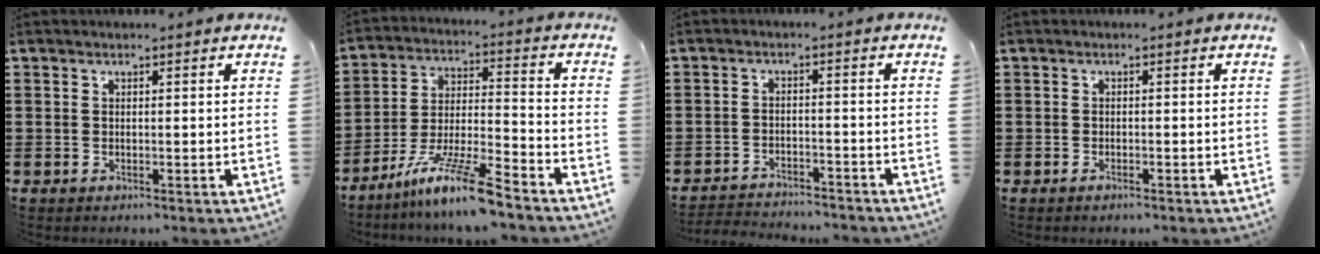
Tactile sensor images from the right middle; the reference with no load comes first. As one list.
[{"total": 10.6, "force": [-8.4, 0.5, 6.5], "torque": [-0.125, 0.004, -0.162]}, {"total": 3.1, "force": [-3.1, 0.3, 0.1], "torque": [-0.007, 0.001, -0.067]}, {"total": 0.5, "force": [-0.5, 0.1, 0.2], "torque": [-0.005, -0.003, -0.009]}]